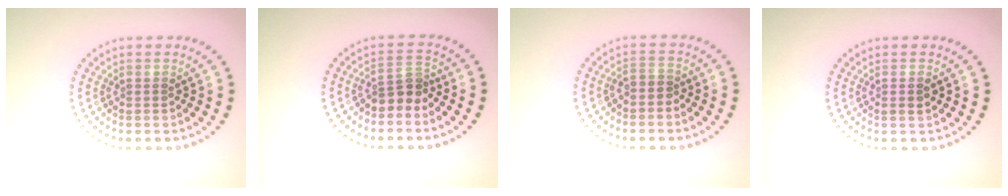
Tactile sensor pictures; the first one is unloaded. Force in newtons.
{"total": 2.4, "press": 1.8, "slide": 1.6}
{"total": 1.0, "press": 0.6, "slide": 0.8}
{"total": 1.1, "press": 1.0, "slide": 0.5}